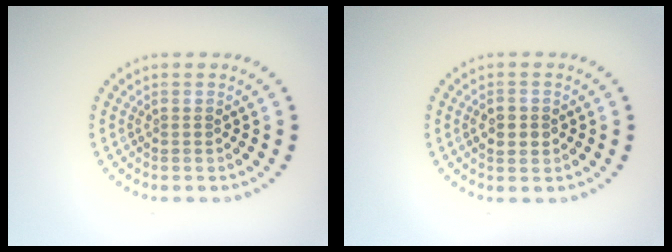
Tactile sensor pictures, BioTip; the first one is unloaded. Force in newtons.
{"total": 2.5, "press": 2.5, "slide": 0.0}